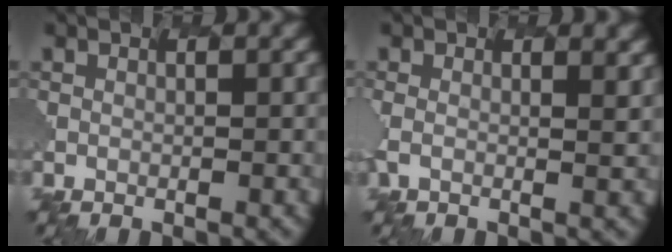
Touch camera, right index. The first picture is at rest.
{"total": 1.1, "force": [0.7, -0.1, 0.8], "torque": [-0.001, 0.012, -0.007]}